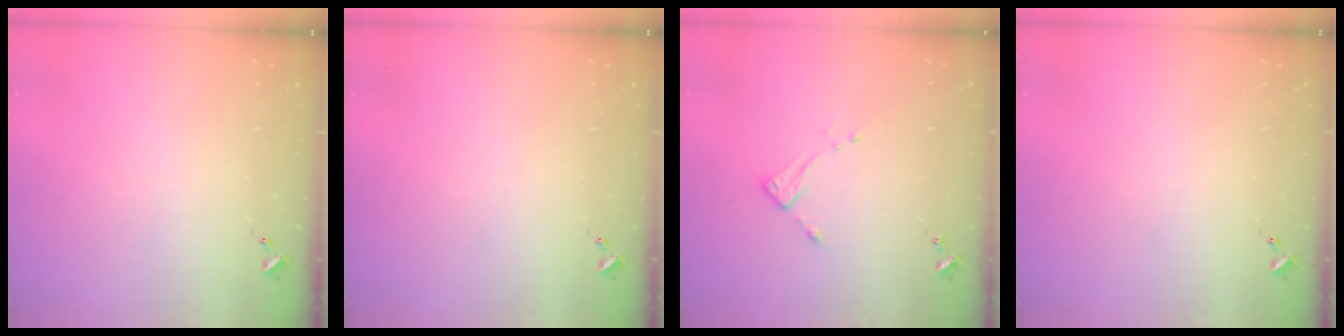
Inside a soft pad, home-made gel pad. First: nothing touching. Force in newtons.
{"total": 0.0}
{"total": 2.6, "press": 2.6, "slide": 0.4}
{"total": 0.0}